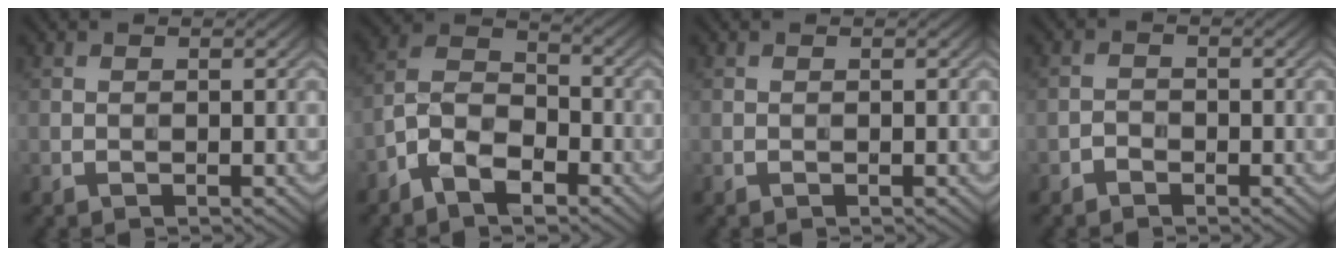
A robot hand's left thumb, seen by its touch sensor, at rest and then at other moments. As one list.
[{"total": 8.1, "force": [-5.0, 4.1, 4.9], "torque": [-0.094, 0.000, -0.113]}, {"total": 0.0}, {"total": 1.3, "force": [-1.0, 0.7, 0.4], "torque": [-0.004, 0.002, -0.023]}]